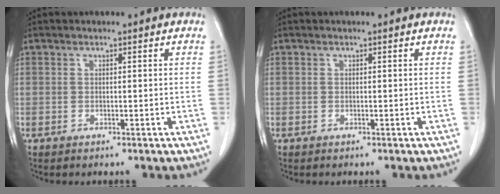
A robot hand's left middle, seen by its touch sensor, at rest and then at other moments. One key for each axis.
{"total": 0.0}